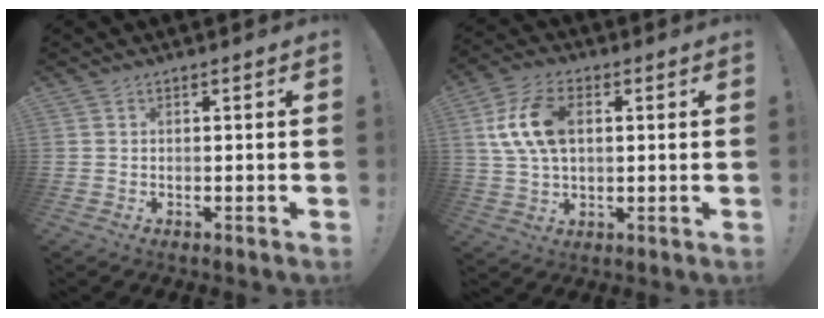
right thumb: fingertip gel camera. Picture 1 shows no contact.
{"total": 13.9, "force": [3.1, 8.6, 10.4], "torque": [-0.193, 0.002, 0.058]}